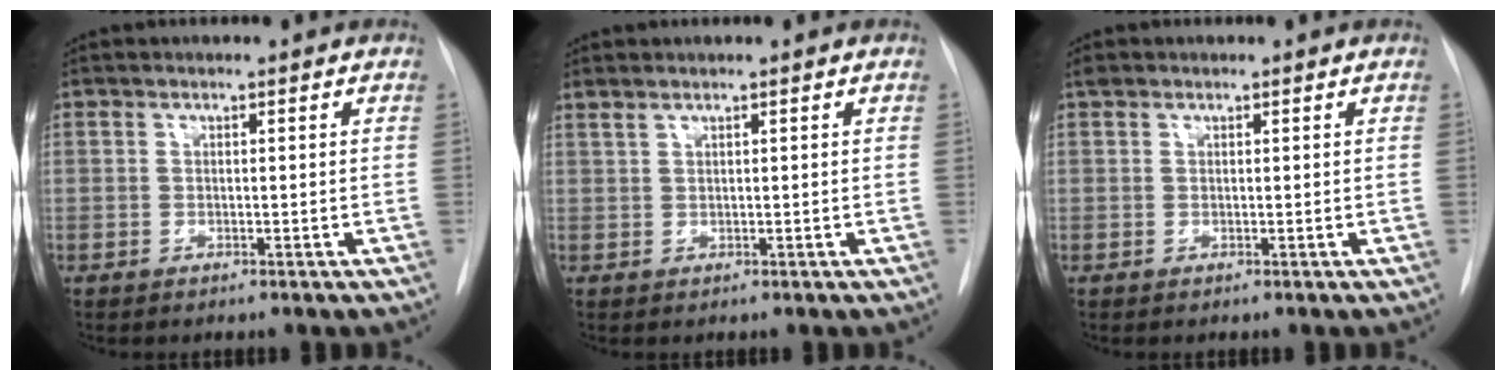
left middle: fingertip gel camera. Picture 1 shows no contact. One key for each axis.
{"total": 0.9, "fx": 0.8, "fy": 0.0, "fz": 0.4, "tx": -0.016, "ty": 0.009, "tz": 0.022}
{"total": 0.8, "fx": 0.6, "fy": 0.5, "fz": 0.1, "tx": -0.008, "ty": 0.014, "tz": 0.010}